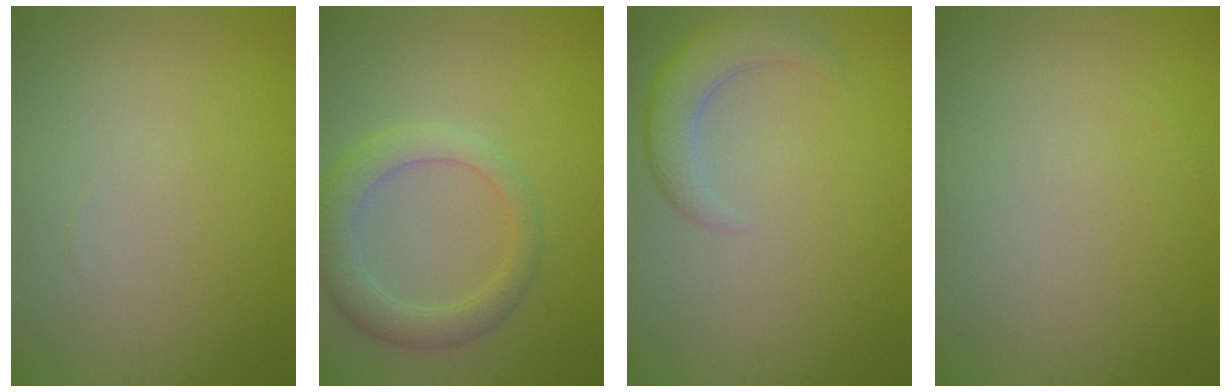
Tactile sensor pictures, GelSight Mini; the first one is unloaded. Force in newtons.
{"total": 3.0, "press": 3.0, "slide": 0.3}
{"total": 3.7, "press": 3.7, "slide": 0.4}
{"total": 0.0}